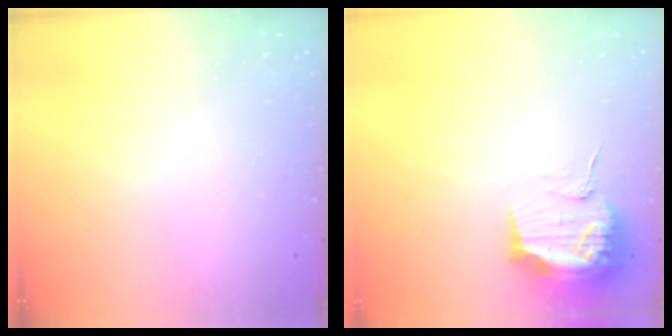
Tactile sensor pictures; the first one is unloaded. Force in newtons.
{"total": 16.1, "press": 16.1, "slide": 0.2}